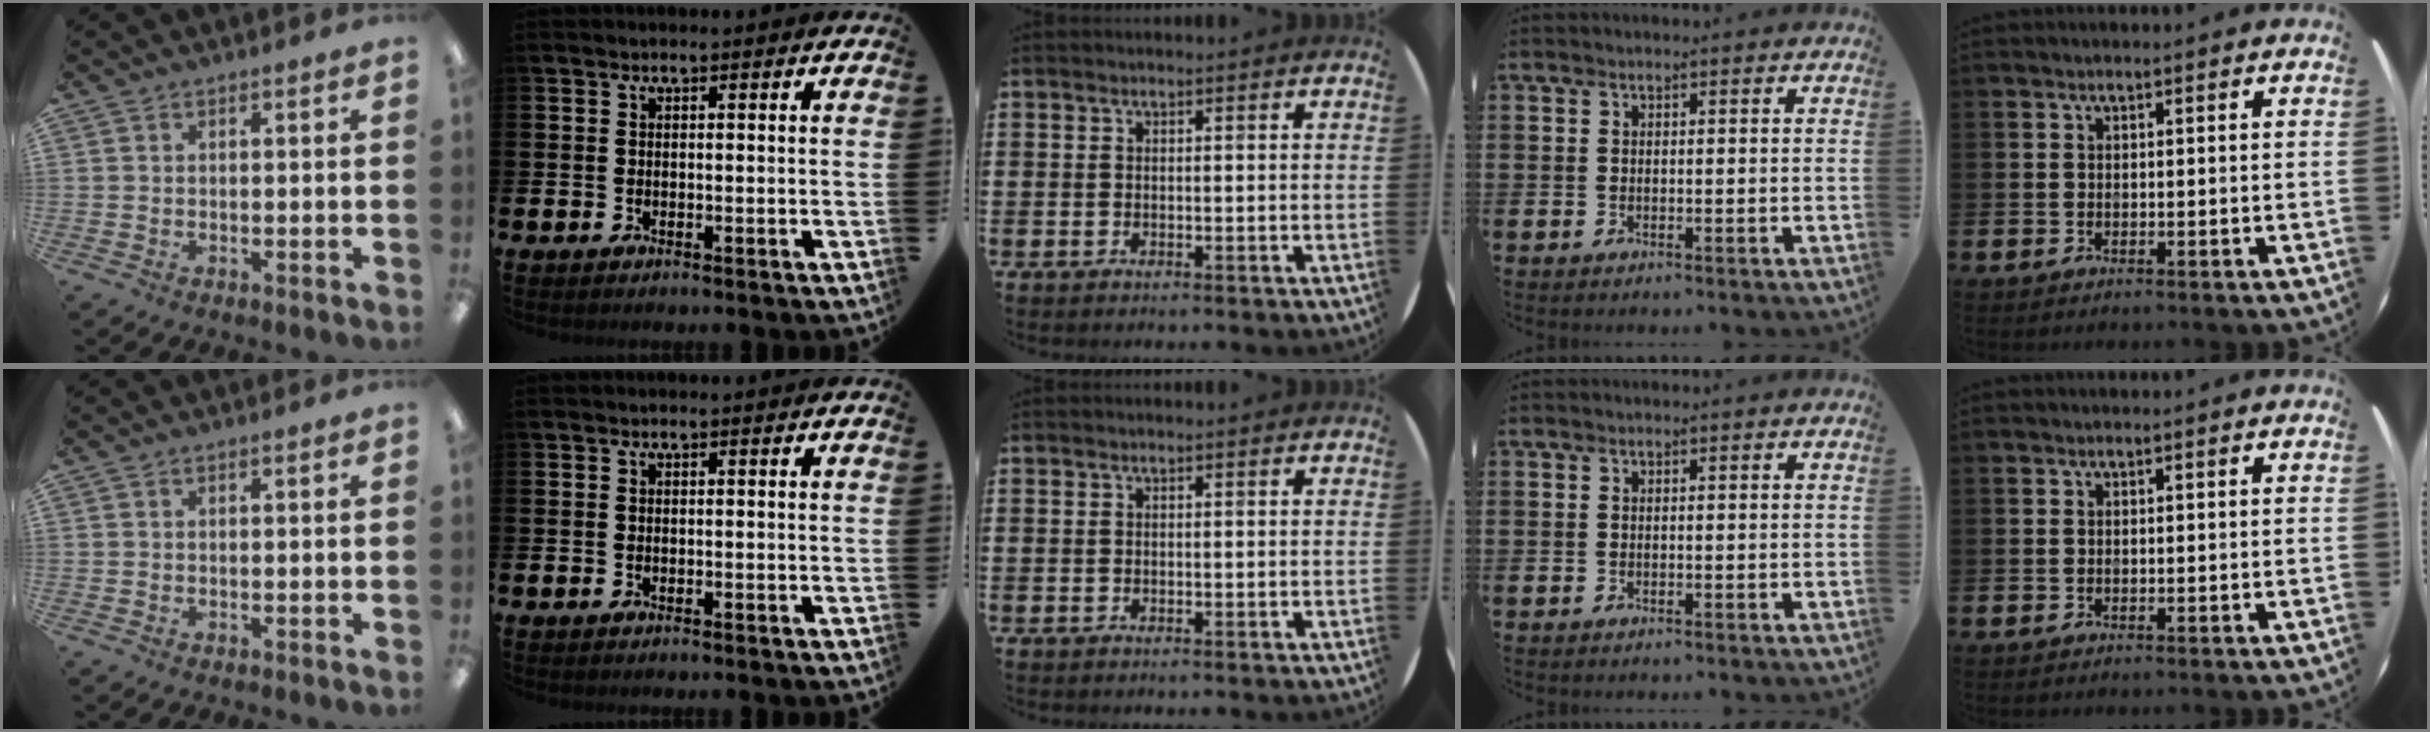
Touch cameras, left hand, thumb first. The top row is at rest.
{}